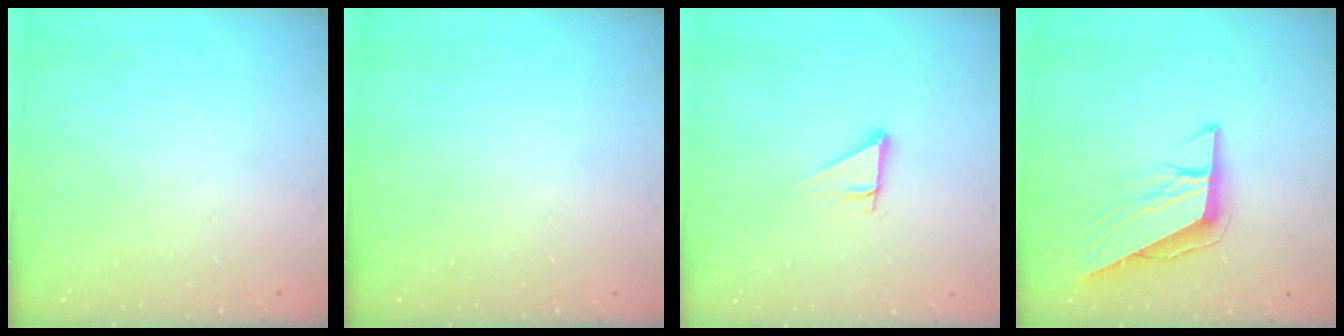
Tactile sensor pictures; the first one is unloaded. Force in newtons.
{"total": 0.0}
{"total": 2.7, "press": 2.7, "slide": 0.1}
{"total": 9.4, "press": 9.4, "slide": 1.0}